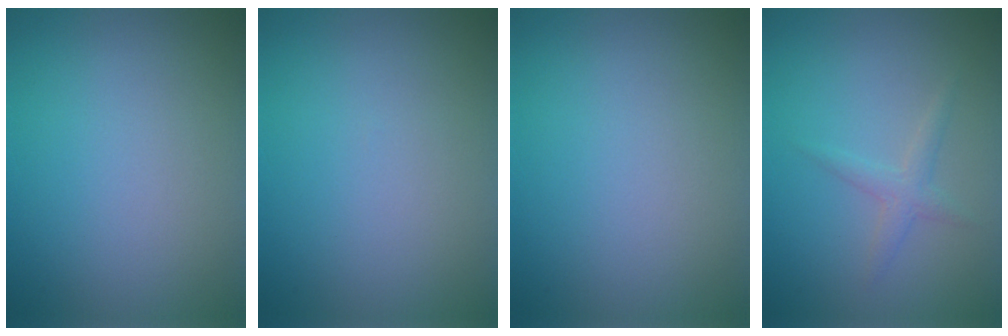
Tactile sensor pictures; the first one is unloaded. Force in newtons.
{"total": 0.0}
{"total": 0.0}
{"total": 1.6, "press": 1.6, "slide": 0.0}